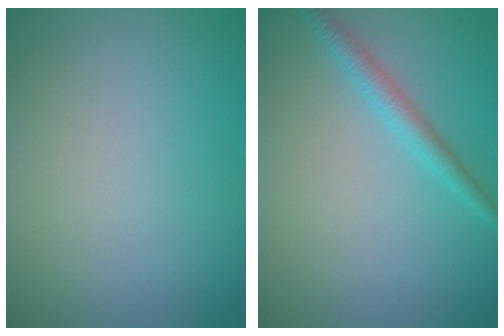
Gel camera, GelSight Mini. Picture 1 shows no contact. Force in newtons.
{"total": 1.9, "press": 1.9, "slide": 0.1}